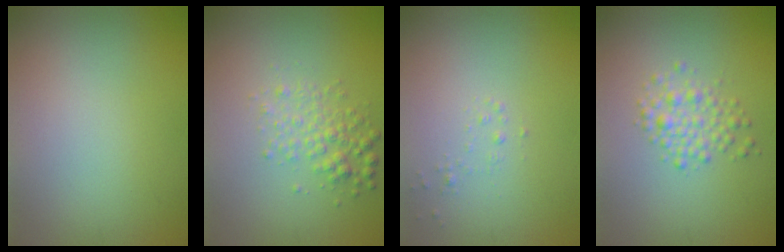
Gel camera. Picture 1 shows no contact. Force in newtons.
{"total": 2.5, "press": 2.5, "slide": 0.0}
{"total": 0.6, "press": 0.6, "slide": 0.0}
{"total": 2.4, "press": 2.4, "slide": 0.0}